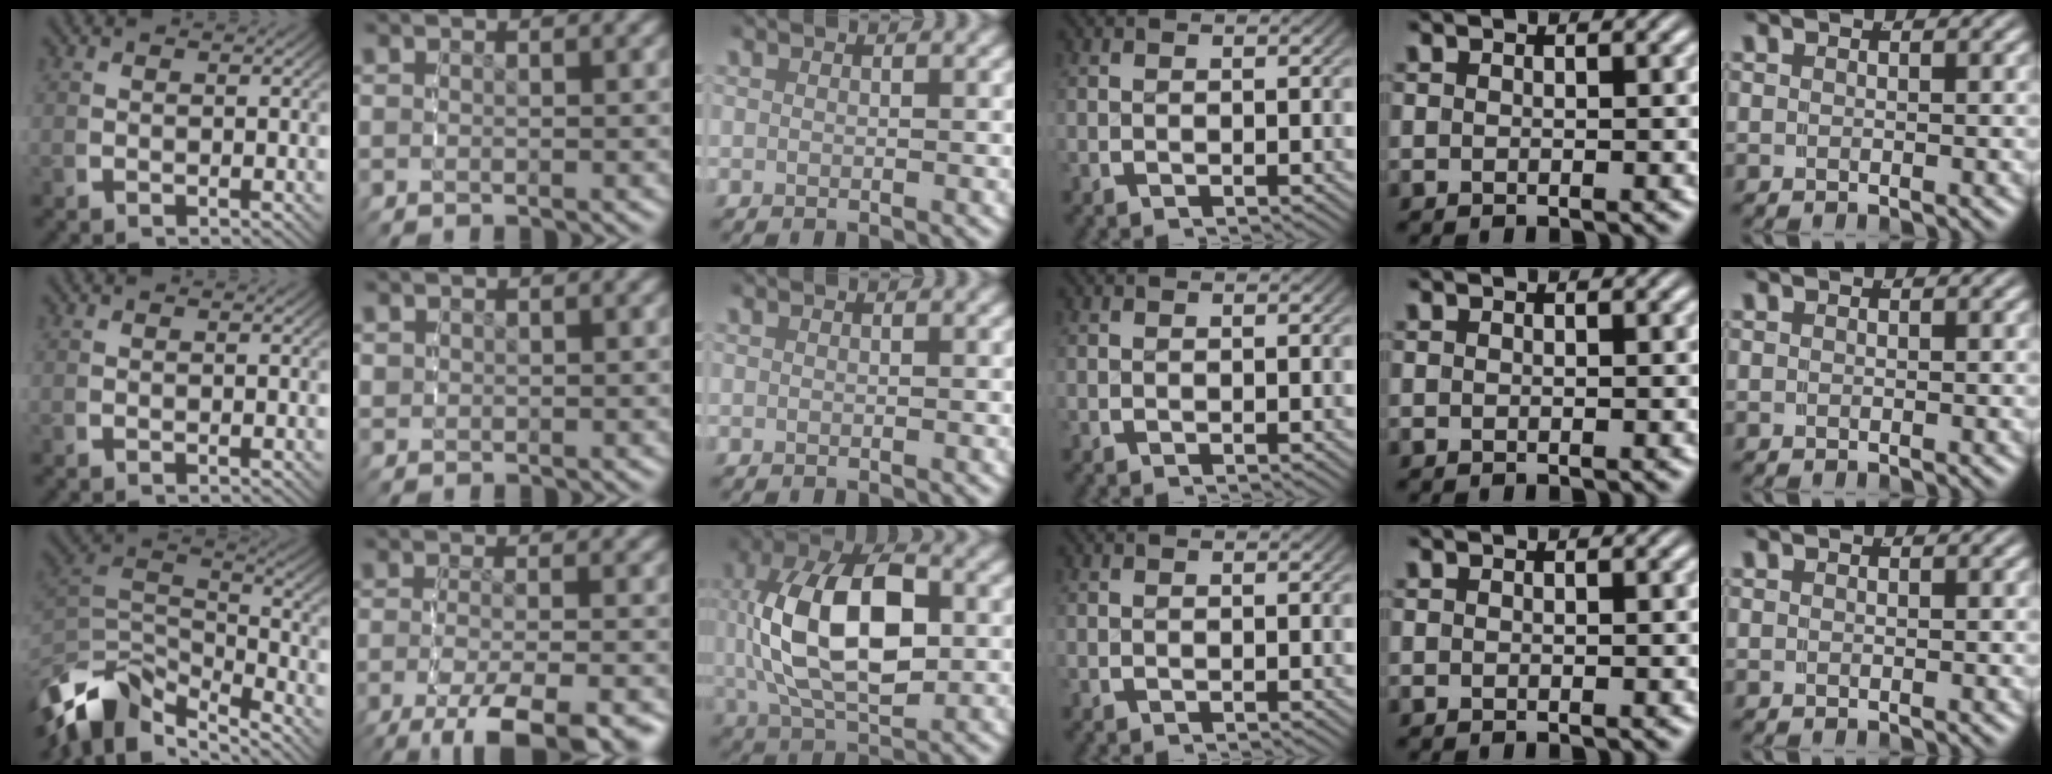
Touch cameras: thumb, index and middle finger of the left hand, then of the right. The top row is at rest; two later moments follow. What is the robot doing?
{"motion": "grasp_and_lifting", "object": "bottle cap"}